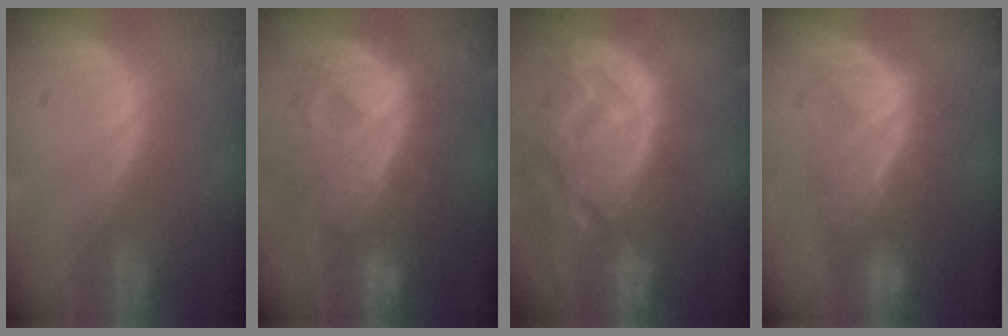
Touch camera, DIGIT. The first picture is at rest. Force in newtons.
{"total": 12.1, "press": 12.0, "slide": 1.4}
{"total": 14.0, "press": 12.1, "slide": 7.1}
{"total": 8.0, "press": 7.9, "slide": 1.2}